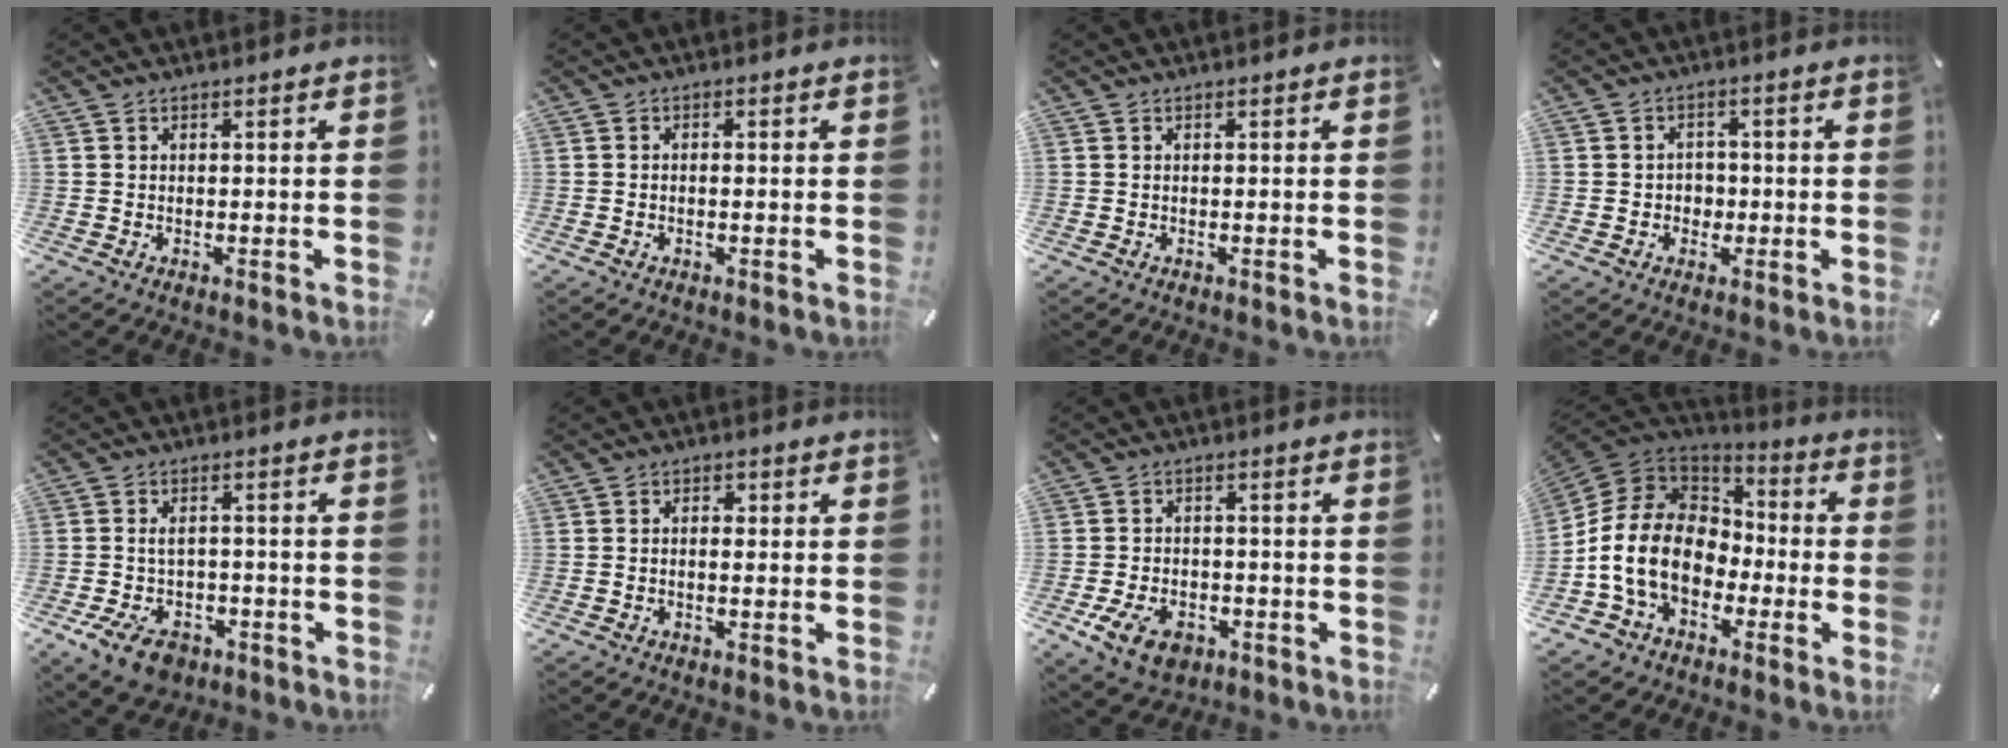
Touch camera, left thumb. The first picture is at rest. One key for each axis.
{"total": 1.0, "fx": -0.5, "fy": 0.4, "fz": 0.7, "tx": -0.015, "ty": -0.002, "tz": -0.010}
{"total": 0.0}
{"total": 3.4, "fx": -0.7, "fy": 3.2, "fz": 1.1, "tx": -0.017, "ty": 0.002, "tz": -0.018}
{"total": 8.2, "fx": -2.8, "fy": 5.7, "fz": 5.1, "tx": -0.101, "ty": 0.012, "tz": -0.048}
{"total": 2.3, "fx": -0.6, "fy": 1.4, "fz": 1.6, "tx": -0.031, "ty": 0.005, "tz": -0.012}
{"total": 8.1, "fx": -3.7, "fy": 5.5, "fz": 4.6, "tx": -0.110, "ty": 0.010, "tz": -0.067}
{"total": 15.7, "fx": -4.4, "fy": 12.0, "fz": 9.1, "tx": -0.212, "ty": 0.022, "tz": -0.080}